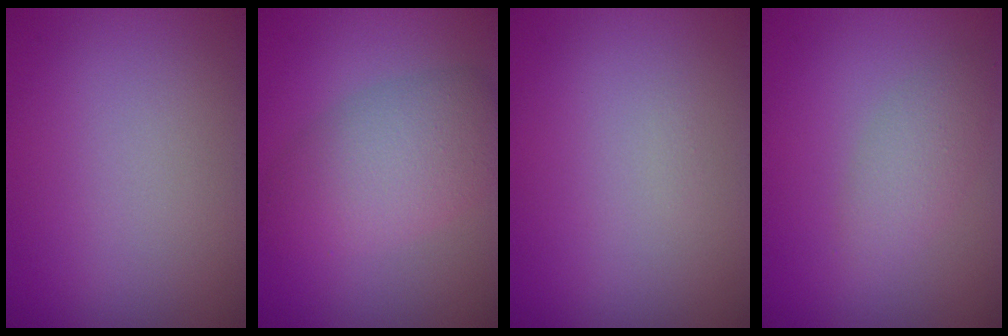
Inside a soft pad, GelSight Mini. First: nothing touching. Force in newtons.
{"total": 5.2, "press": 5.2, "slide": 0.0}
{"total": 0.0}
{"total": 2.1, "press": 2.1, "slide": 0.1}